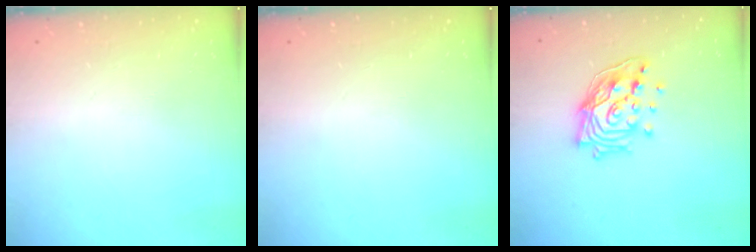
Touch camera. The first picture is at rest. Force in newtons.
{"total": 0.0}
{"total": 15.9, "press": 15.1, "slide": 5.1}